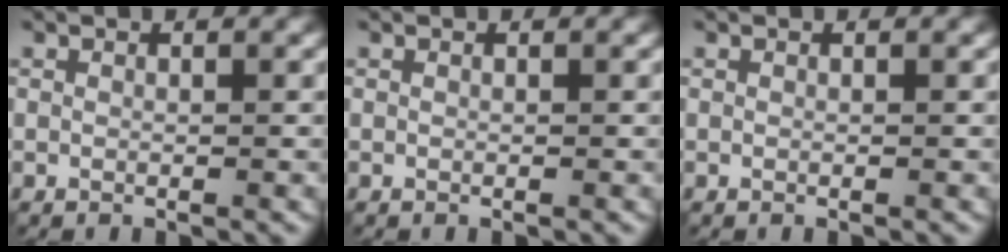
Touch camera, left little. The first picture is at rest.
{"total": 0.0}
{"total": 0.0}